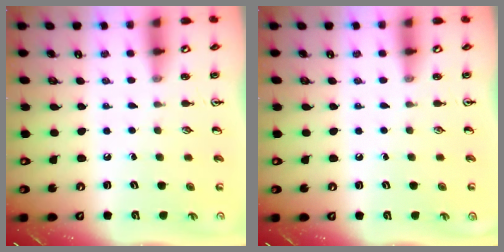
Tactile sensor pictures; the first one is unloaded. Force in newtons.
{"total": 0.0}